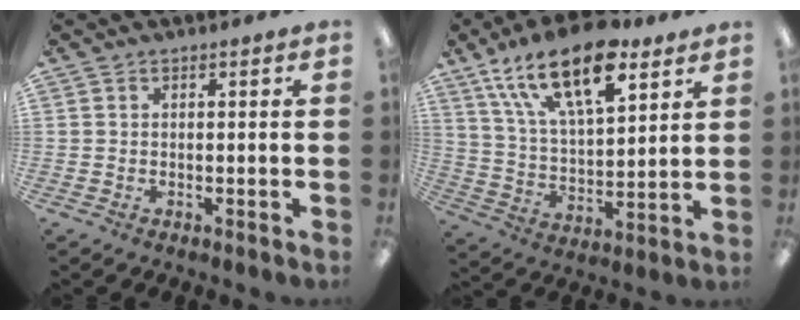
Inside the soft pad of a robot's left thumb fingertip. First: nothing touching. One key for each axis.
{"total": 20.4, "fx": 12.6, "fy": 8.9, "fz": 13.3, "tx": -0.226, "ty": -0.052, "tz": 0.217}